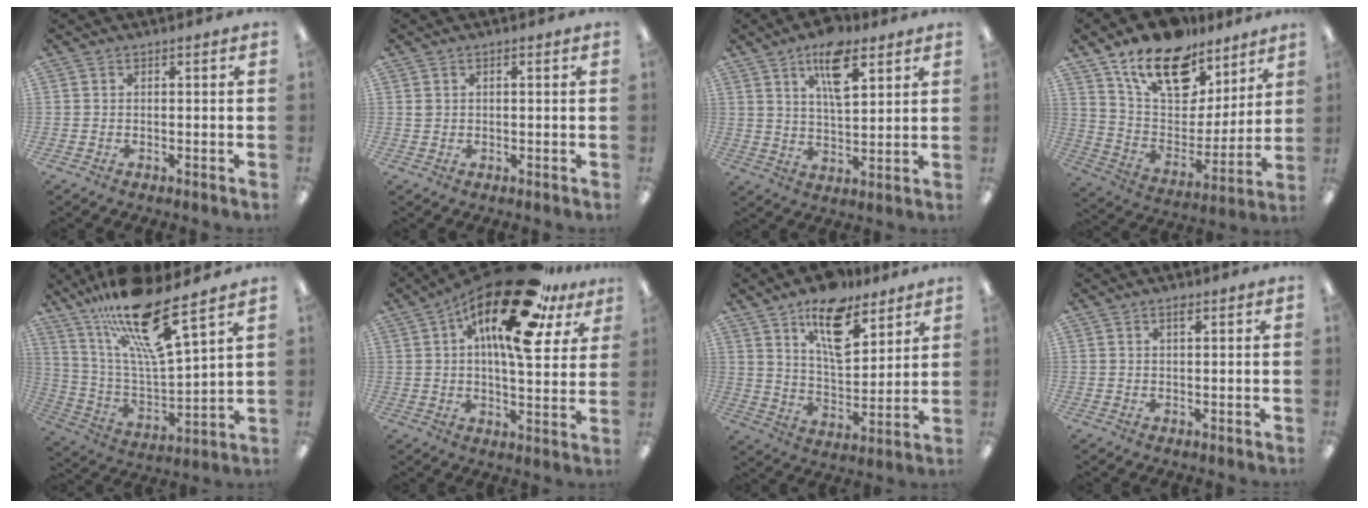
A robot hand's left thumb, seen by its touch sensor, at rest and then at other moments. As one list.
[{"total": 0.7, "force": [0.2, 0.6, 0.2], "torque": [-0.004, 0.003, 0.002]}, {"total": 11.2, "force": [6.5, 4.8, 7.8], "torque": [-0.117, -0.023, 0.109]}, {"total": 18.5, "force": [12.7, 10.1, 8.8], "torque": [-0.152, -0.080, 0.228]}, {"total": 19.8, "force": [14.3, 3.8, 13.1], "torque": [-0.242, -0.085, 0.239]}, {"total": 23.2, "force": [12.2, 8.1, 18.0], "torque": [-0.276, -0.057, 0.193]}, {"total": 14.8, "force": [9.8, 6.7, 8.8], "torque": [-0.130, -0.051, 0.168]}, {"total": 1.3, "force": [0.8, 0.4, 0.9], "torque": [-0.012, -0.002, 0.013]}]